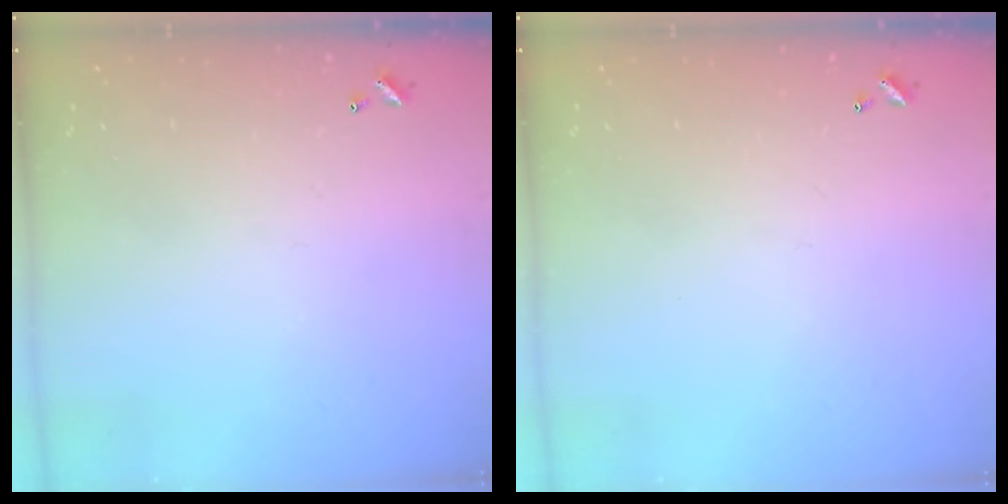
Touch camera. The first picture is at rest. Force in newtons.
{"total": 0.0}